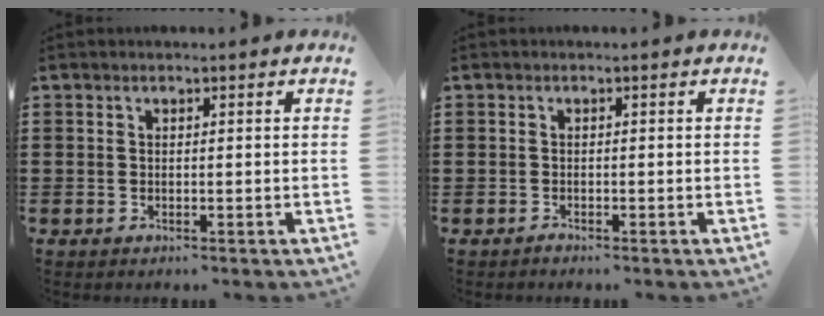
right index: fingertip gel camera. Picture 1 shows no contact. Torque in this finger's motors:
{"motor_torque": [-0.68, 1.46, -1.05, -0.21]}